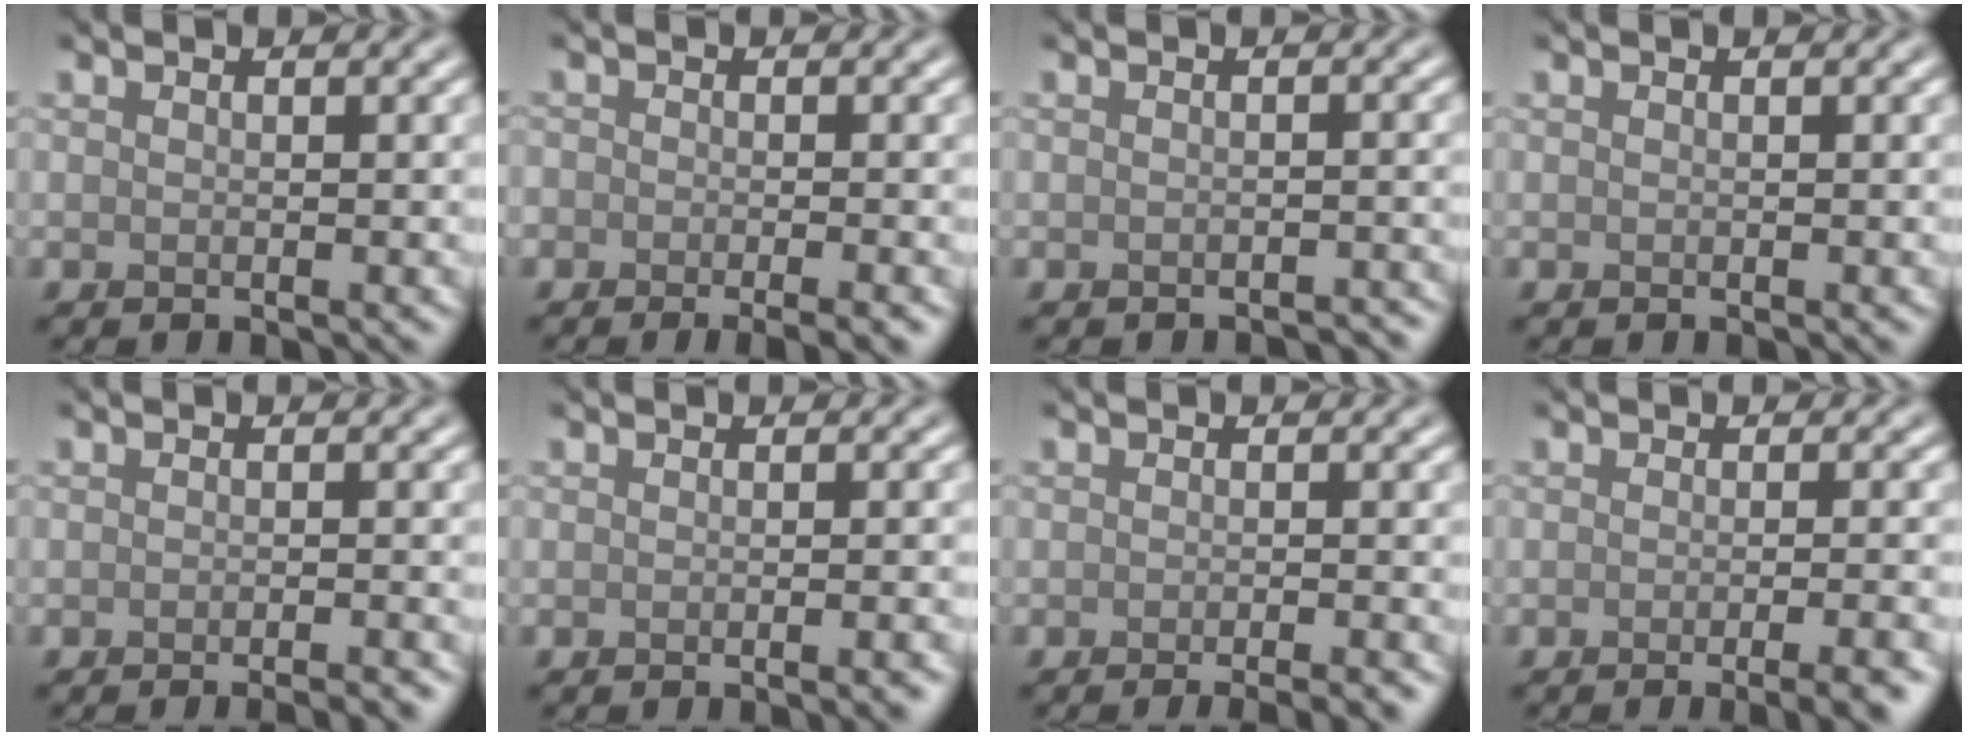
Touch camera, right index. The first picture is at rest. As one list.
[{"total": 3.3, "force": [-2.1, 1.2, 2.2], "torque": [-0.017, -0.005, -0.023]}, {"total": 1.6, "force": [-1.6, 0.2, 0.2], "torque": [0.001, 0.001, -0.016]}, {"total": 0.0}, {"total": 3.1, "force": [-2.3, 0.6, 1.9], "torque": [-0.014, 0.006, -0.032]}, {"total": 2.7, "force": [-1.2, 0.8, 2.2], "torque": [-0.007, 0.002, -0.014]}, {"total": 3.8, "force": [-2.6, 0.9, 2.6], "torque": [-0.018, 0.007, -0.032]}, {"total": 5.2, "force": [-2.5, 1.6, 4.2], "torque": [-0.024, 0.004, -0.029]}]